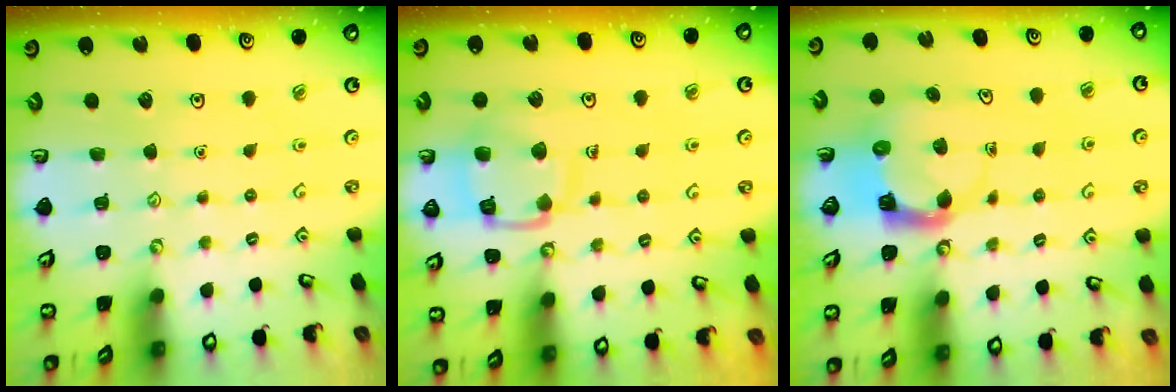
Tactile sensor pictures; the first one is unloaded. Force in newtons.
{"total": 12.6, "press": 12.5, "slide": 1.2}
{"total": 3.7, "press": 3.7, "slide": 0.6}